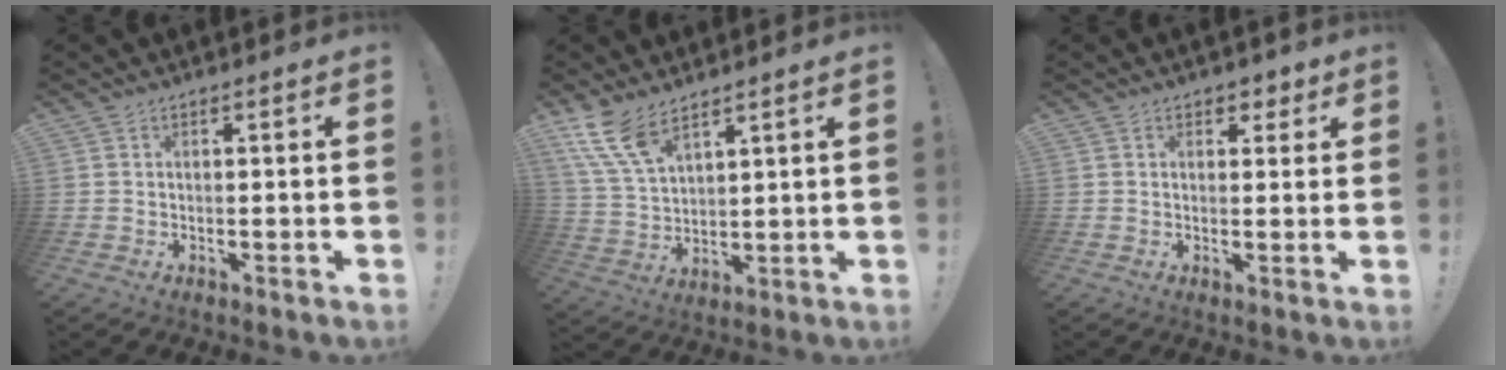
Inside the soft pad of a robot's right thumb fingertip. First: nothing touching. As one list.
[{"total": 10.6, "force": [7.5, 4.3, 6.1], "torque": [-0.134, -0.036, 0.147]}, {"total": 3.1, "force": [1.9, 2.3, 0.9], "torque": [0.008, -0.011, 0.029]}]